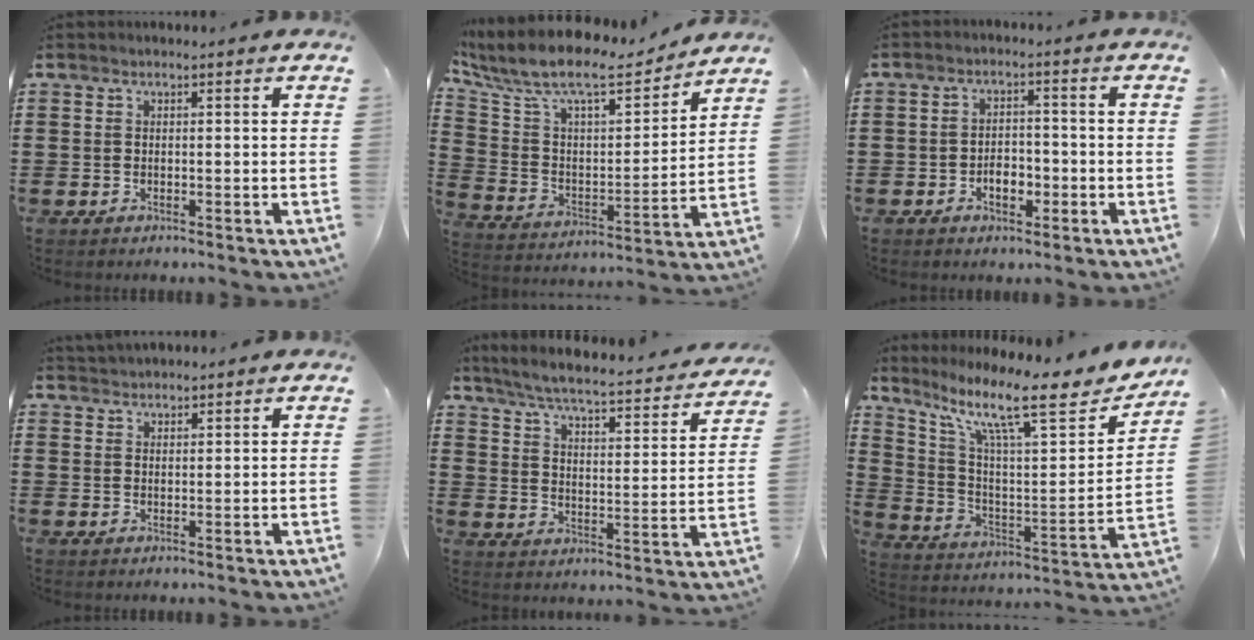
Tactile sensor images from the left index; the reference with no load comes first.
{"total": 10.3, "force": [8.4, 2.3, 5.4], "torque": [-0.141, -0.056, 0.142]}
{"total": 3.7, "force": [-1.5, 2.1, 2.6], "torque": [-0.042, 0.000, -0.031]}
{"total": 2.0, "force": [1.9, 0.3, -0.2], "torque": [-0.002, 0.001, 0.039]}
{"total": 4.9, "force": [4.5, -0.1, 2.1], "torque": [-0.064, -0.036, 0.067]}
{"total": 13.0, "force": [9.4, 2.2, 8.7], "torque": [-0.174, -0.069, 0.146]}